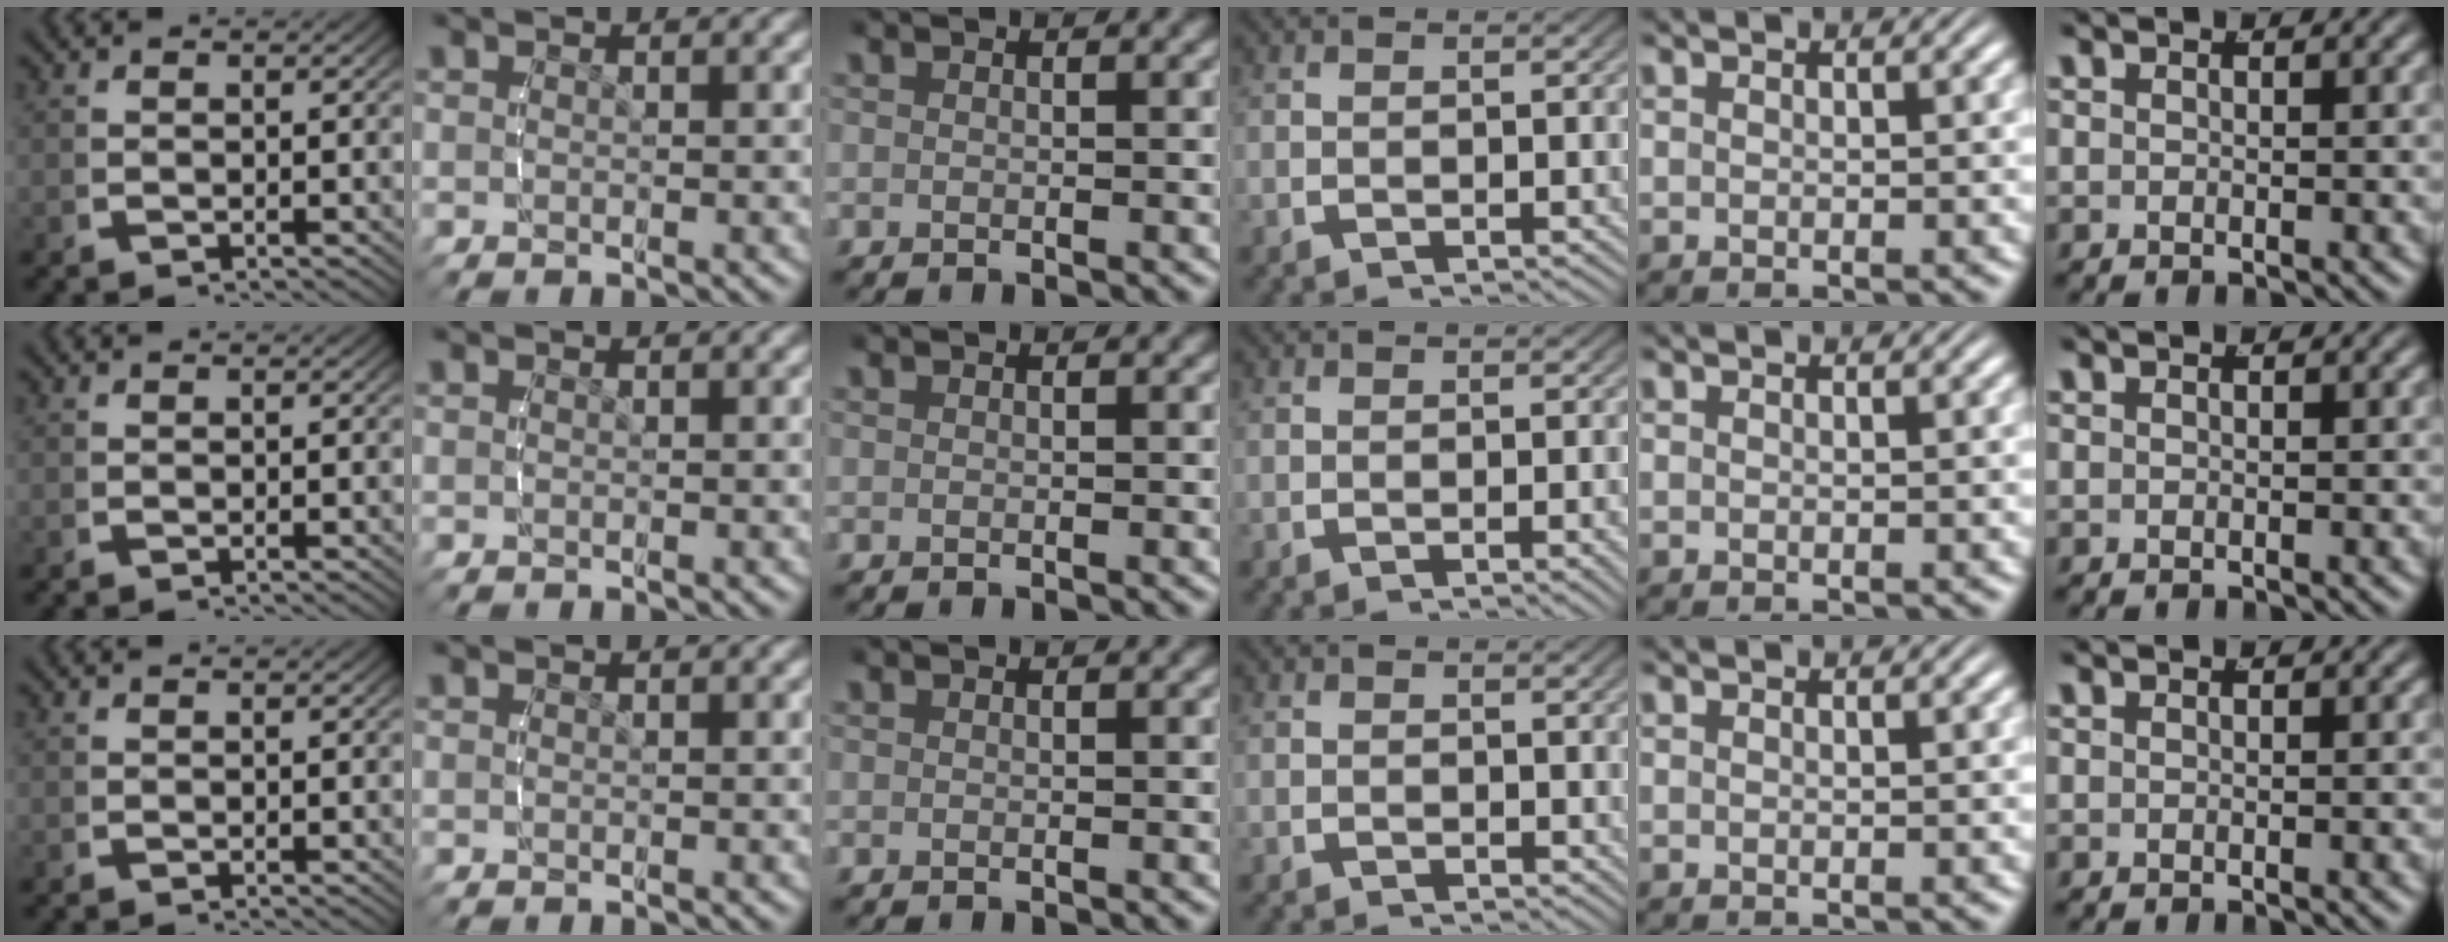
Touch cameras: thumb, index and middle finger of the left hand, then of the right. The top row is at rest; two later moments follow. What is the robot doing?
{"motion": "lift_and_place", "object": "cubes"}